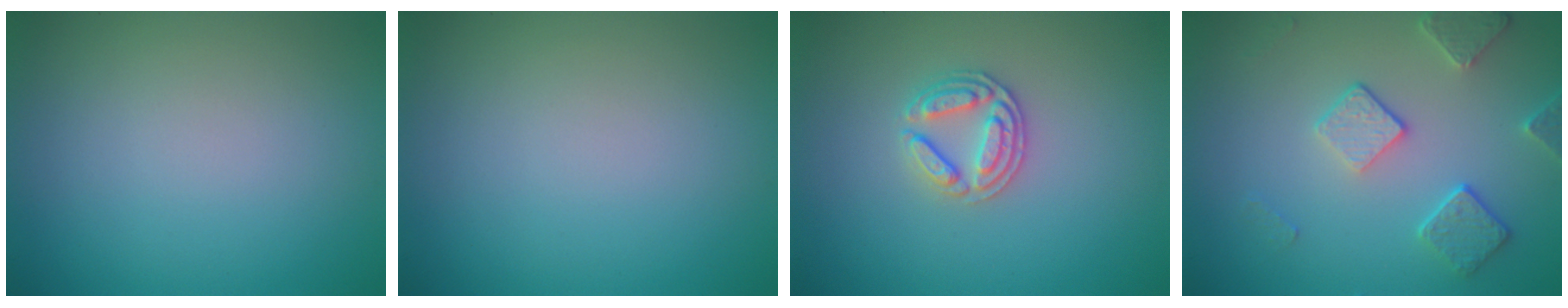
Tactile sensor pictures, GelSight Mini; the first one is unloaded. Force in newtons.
{"total": 0.0}
{"total": 2.7, "press": 2.7, "slide": 0.6}
{"total": 3.6, "press": 3.0, "slide": 1.9}